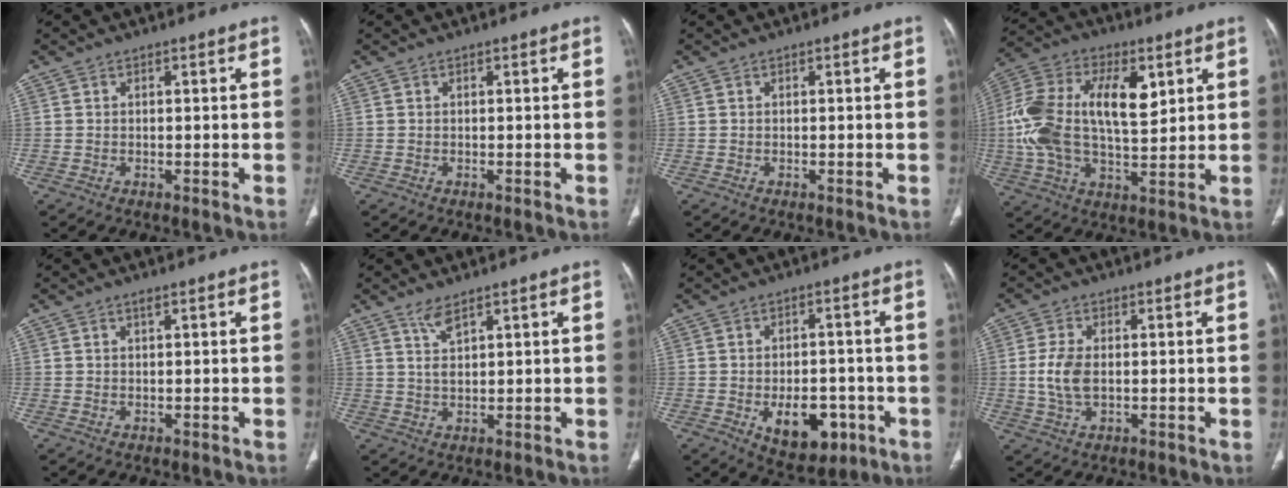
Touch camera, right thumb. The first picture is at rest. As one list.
[{"total": 0.0}, {"total": 0.0}, {"total": 19.9, "force": [3.9, 10.5, 16.5], "torque": [-0.312, 0.009, 0.064]}, {"total": 0.7, "force": [0.4, 0.2, 0.5], "torque": [-0.011, 0.001, 0.008]}, {"total": 3.2, "force": [2.3, 0.7, 2.1], "torque": [-0.038, -0.012, 0.052]}, {"total": 11.3, "force": [-3.8, 6.9, 8.0], "torque": [-0.083, 0.016, -0.039]}, {"total": 6.0, "force": [0.0, 3.5, 5.0], "torque": [-0.114, 0.001, 0.001]}]